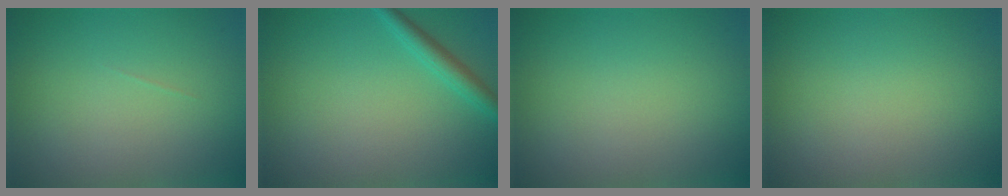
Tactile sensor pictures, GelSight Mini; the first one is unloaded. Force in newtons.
{"total": 2.0, "press": 2.0, "slide": 0.1}
{"total": 0.0}
{"total": 0.0}